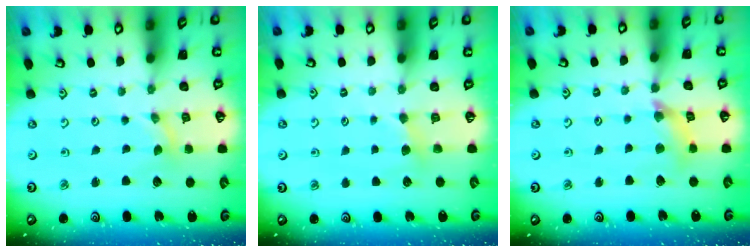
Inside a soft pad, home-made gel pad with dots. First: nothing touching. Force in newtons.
{"total": 3.4, "press": 3.4, "slide": 0.5}
{"total": 8.4, "press": 8.4, "slide": 0.9}